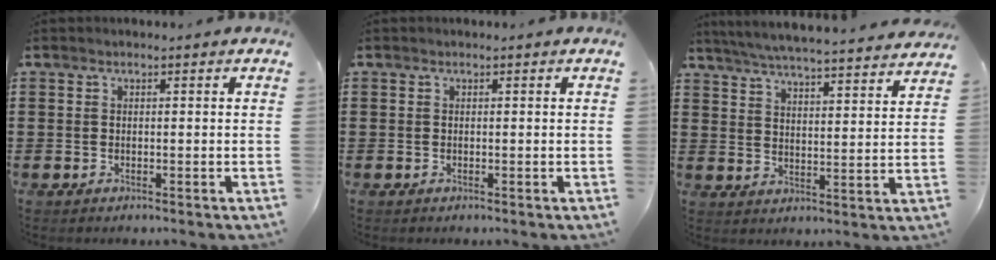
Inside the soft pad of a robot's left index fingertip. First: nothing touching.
{"total": 0.0}
{"total": 5.5, "force": [5.3, -0.5, 1.5], "torque": [-0.052, -0.040, 0.088]}